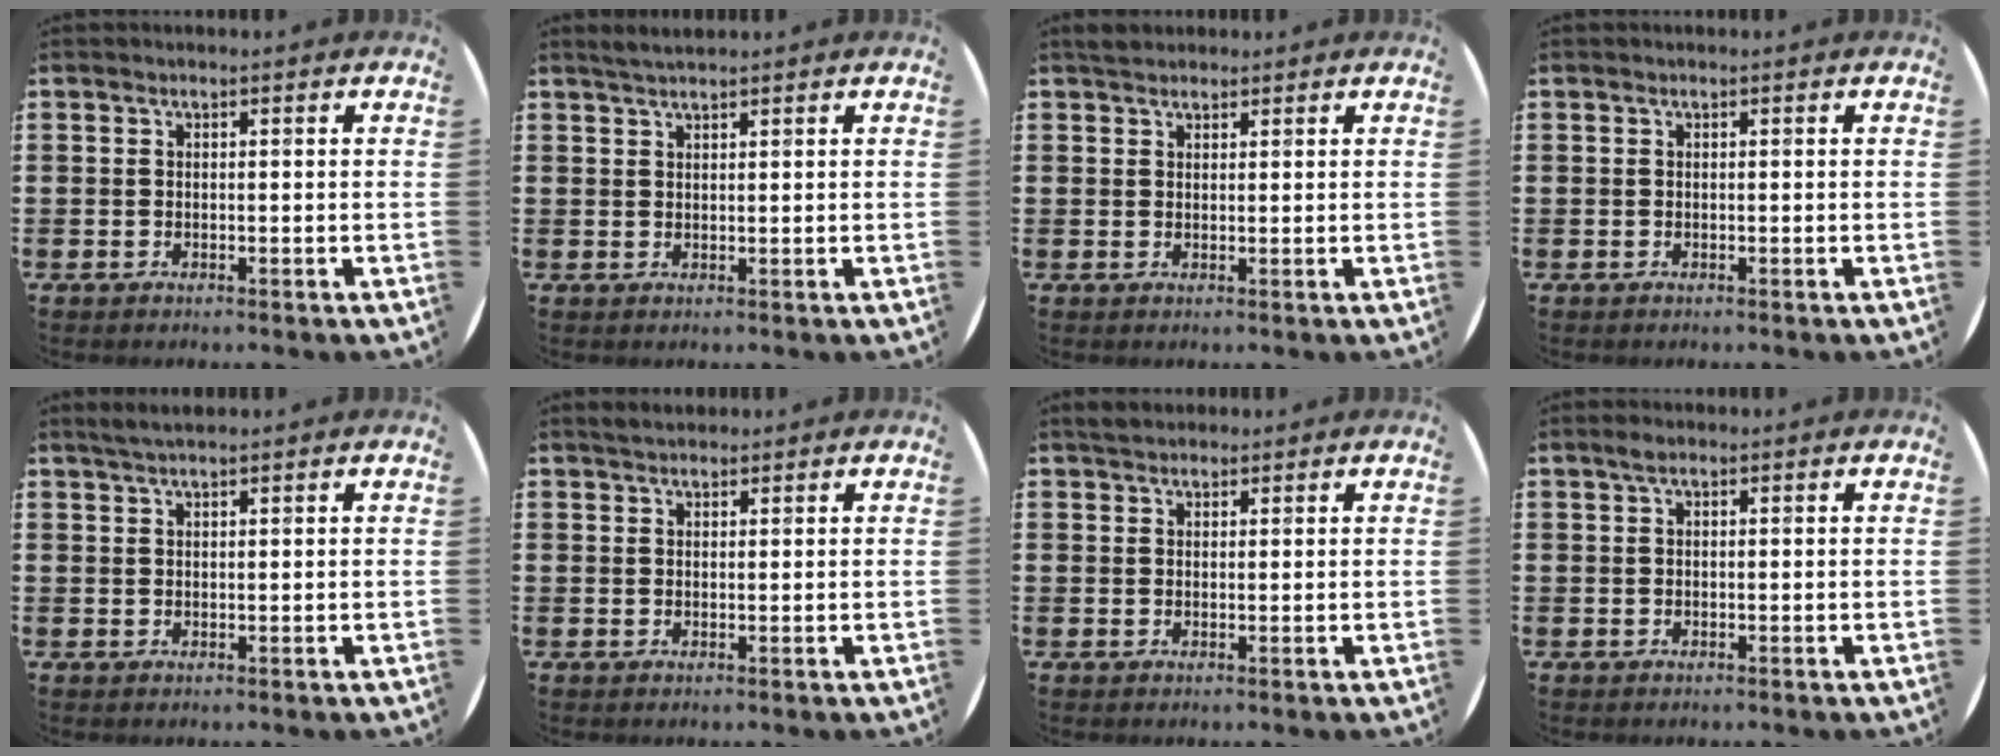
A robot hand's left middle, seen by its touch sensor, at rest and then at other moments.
{"total": 1.6, "force": [1.5, 0.1, 0.5], "torque": [-0.010, 0.002, 0.027]}
{"total": 1.7, "force": [1.5, 0.7, 0.2], "torque": [0.001, 0.002, 0.028]}
{"total": 0.0}
{"total": 1.8, "force": [1.5, 0.1, 0.8], "torque": [-0.017, 0.004, 0.028]}
{"total": 1.6, "force": [1.6, 0.5, 0.3], "torque": [-0.007, 0.006, 0.030]}
{"total": 1.7, "force": [1.6, 0.7, 0.2], "torque": [0.001, 0.003, 0.029]}
{"total": 1.1, "force": [0.6, 0.5, 0.7], "torque": [-0.016, 0.005, 0.010]}